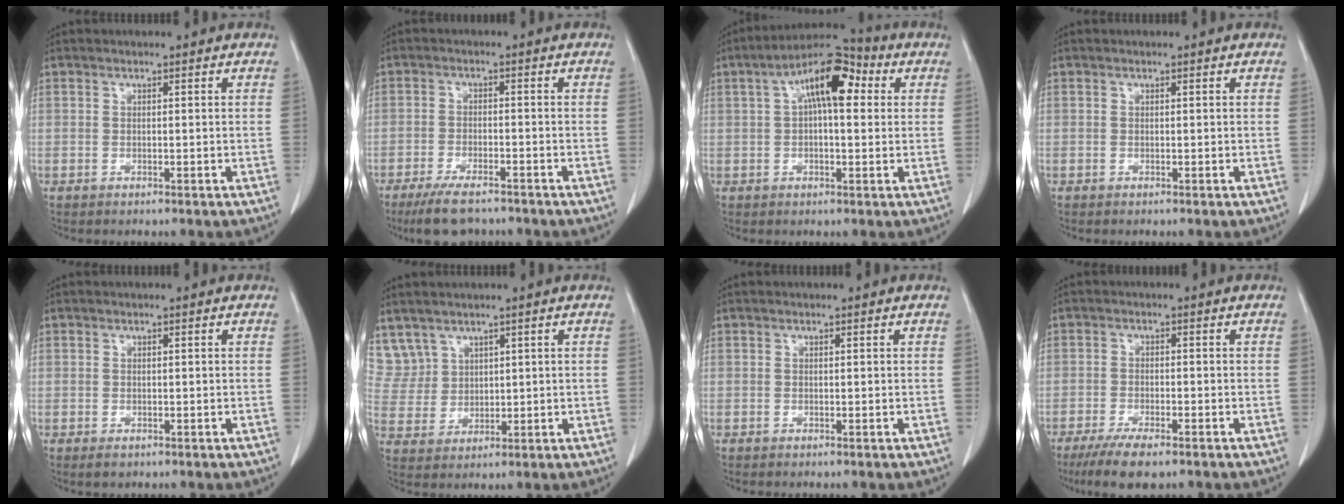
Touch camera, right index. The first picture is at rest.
{"total": 7.4, "force": [-6.0, 1.9, 3.9], "torque": [-0.072, -0.014, -0.100]}
{"total": 10.6, "force": [3.0, 3.7, 9.5], "torque": [-0.167, 0.043, 0.043]}
{"total": 0.0}
{"total": 1.2, "force": [-0.6, 0.9, 0.5], "torque": [-0.006, 0.001, -0.003]}
{"total": 6.9, "force": [4.7, 5.0, 0.2], "torque": [-0.008, 0.019, 0.113]}
{"total": 0.0}
{"total": 6.6, "force": [-4.8, 1.5, 4.3], "torque": [-0.073, -0.014, -0.080]}